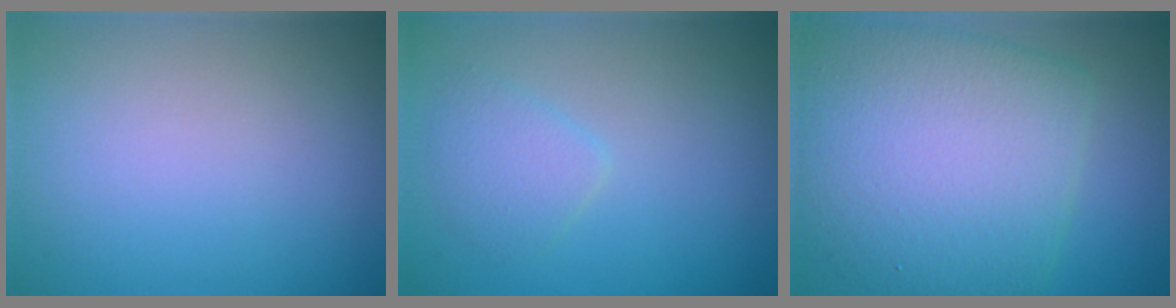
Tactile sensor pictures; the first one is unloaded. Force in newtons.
{"total": 1.9, "press": 1.9, "slide": 0.1}
{"total": 10.2, "press": 10.2, "slide": 0.4}